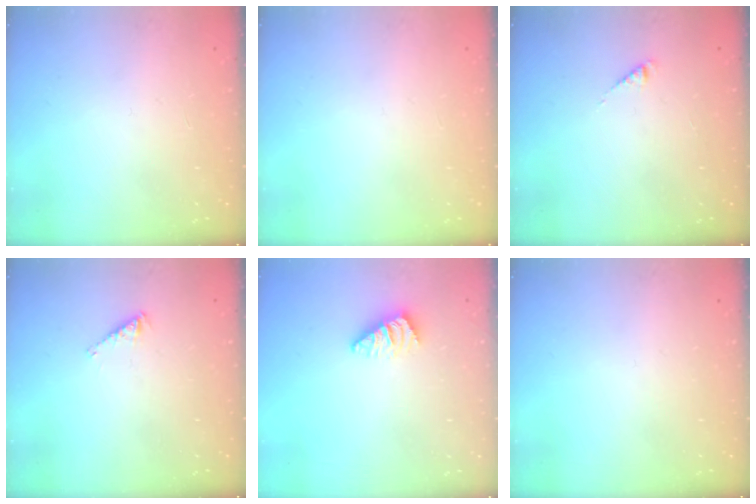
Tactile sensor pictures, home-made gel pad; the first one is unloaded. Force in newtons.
{"total": 0.0}
{"total": 2.6, "press": 2.6, "slide": 0.4}
{"total": 2.7, "press": 2.6, "slide": 0.4}
{"total": 1.1, "press": 1.0, "slide": 0.3}
{"total": 0.0}